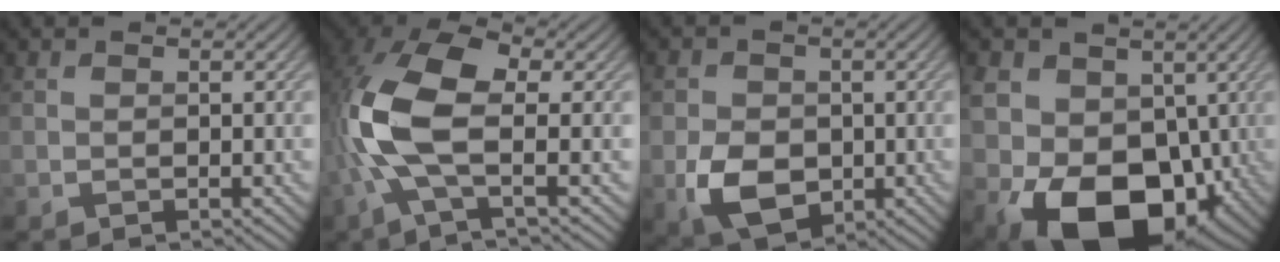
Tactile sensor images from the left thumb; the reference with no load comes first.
{"total": 10.4, "force": [-1.1, 4.2, 9.4], "torque": [-0.209, 0.012, -0.033]}
{"total": 6.6, "force": [-1.6, 4.9, 4.1], "torque": [-0.088, -0.011, -0.035]}
{"total": 16.3, "force": [-4.3, 11.8, 10.4], "torque": [-0.191, -0.034, -0.077]}